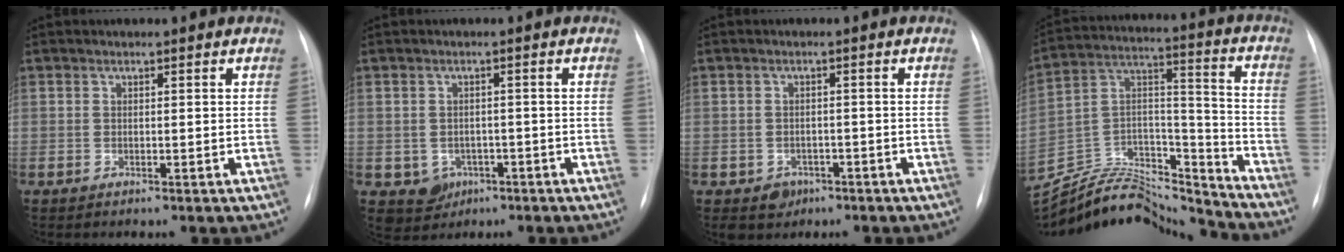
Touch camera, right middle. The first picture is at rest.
{"total": 4.1, "force": [-1.5, 3.7, 0.9], "torque": [-0.010, 0.006, -0.012]}
{"total": 3.1, "force": [-1.6, 2.6, 0.7], "torque": [-0.007, 0.006, -0.015]}
{"total": 23.7, "force": [-22.5, 4.5, 5.9], "torque": [-0.148, 0.020, -0.373]}